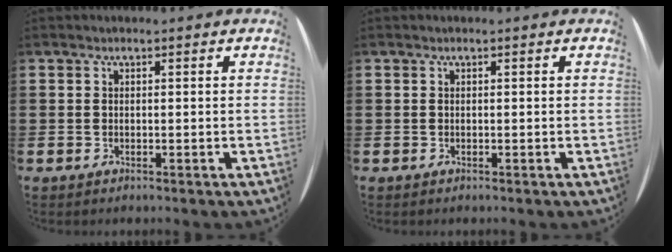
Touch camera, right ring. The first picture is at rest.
{"total": 0.0}